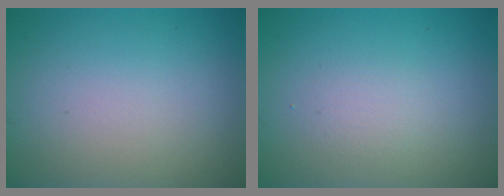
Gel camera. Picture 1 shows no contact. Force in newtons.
{"total": 1.3, "press": 1.3, "slide": 0.1}